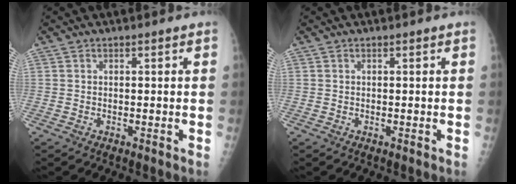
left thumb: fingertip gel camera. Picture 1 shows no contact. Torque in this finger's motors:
{"motor_torque": [0.01, 0.01, -0.07, -0.07, 0.00]}